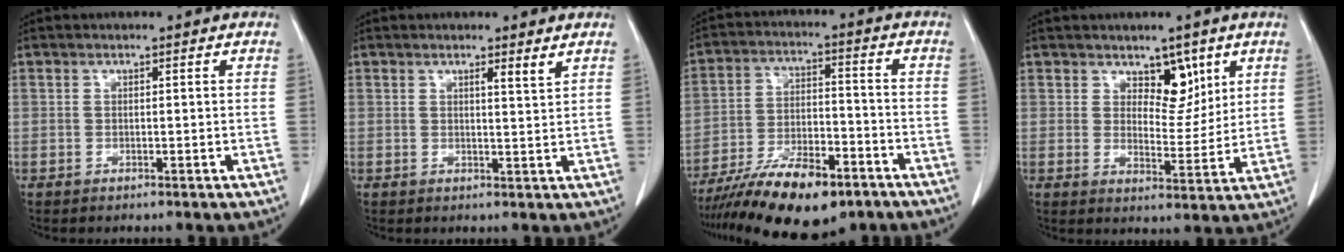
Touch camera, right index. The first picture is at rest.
{"total": 1.7, "force": [1.3, -0.3, 1.1], "torque": [-0.021, -0.010, 0.018]}
{"total": 15.6, "force": [-11.1, 5.0, 9.8], "torque": [-0.175, -0.009, -0.190]}
{"total": 5.7, "force": [3.4, 3.1, 3.5], "torque": [-0.041, -0.006, 0.055]}